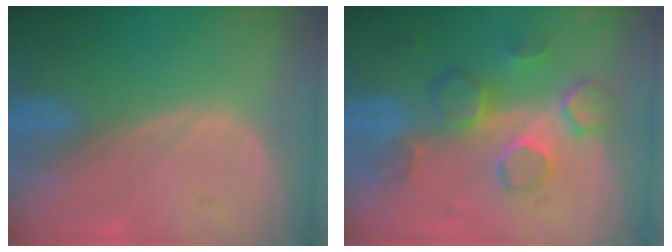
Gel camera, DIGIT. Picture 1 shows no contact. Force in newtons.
{"total": 8.6, "press": 7.7, "slide": 3.8}